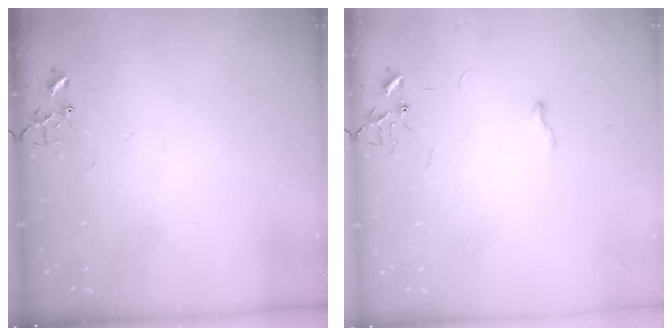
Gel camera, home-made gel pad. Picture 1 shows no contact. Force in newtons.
{"total": 4.6, "press": 4.6, "slide": 0.3}